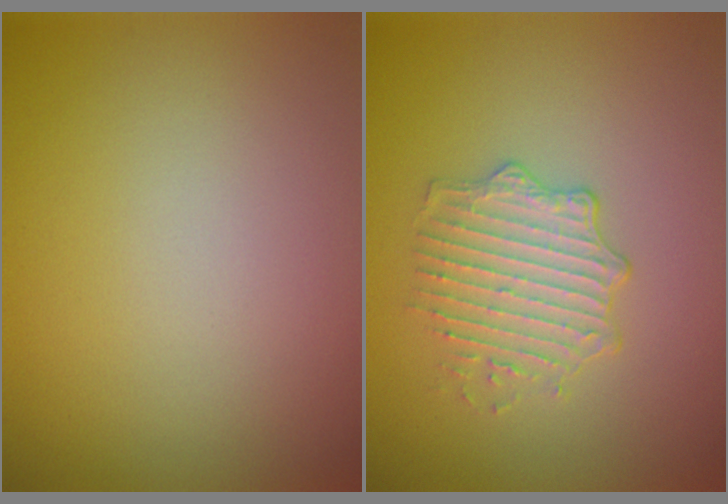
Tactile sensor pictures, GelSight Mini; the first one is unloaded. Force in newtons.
{"total": 2.6, "press": 2.0, "slide": 1.6}